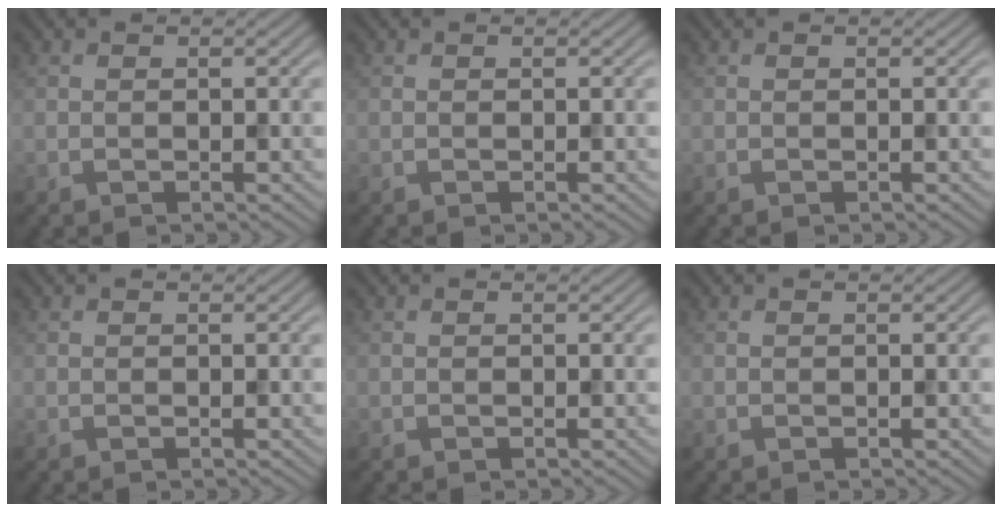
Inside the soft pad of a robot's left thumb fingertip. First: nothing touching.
{"total": 0.0}
{"total": 0.0}
{"total": 0.0}
{"total": 0.0}
{"total": 0.0}